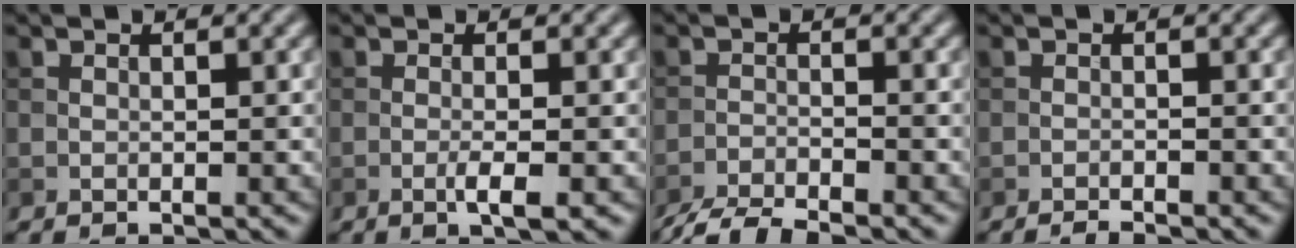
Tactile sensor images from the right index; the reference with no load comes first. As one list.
[{"total": 2.2, "force": [-0.7, 0.4, 2.0], "torque": [-0.033, 0.001, -0.016]}, {"total": 4.7, "force": [-4.2, 0.6, 1.9], "torque": [-0.040, -0.008, -0.086]}, {"total": 1.2, "force": [-1.1, 0.0, 0.4], "torque": [-0.006, 0.002, -0.021]}]